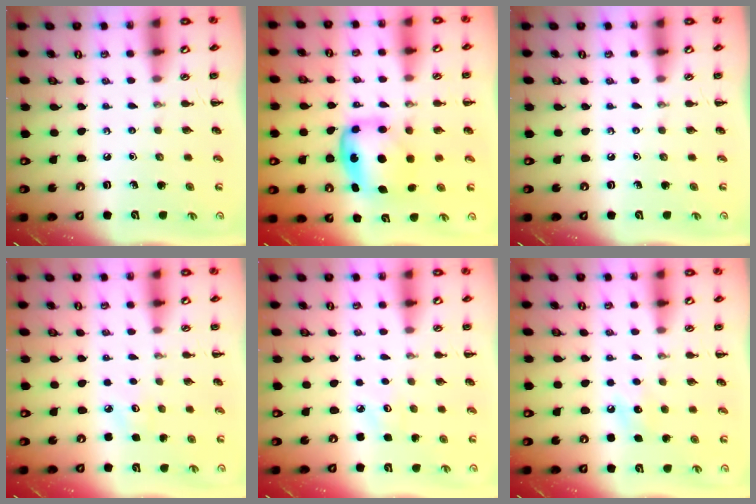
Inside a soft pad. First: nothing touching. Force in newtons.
{"total": 6.0, "press": 6.0, "slide": 0.8}
{"total": 0.0}
{"total": 2.6, "press": 2.5, "slide": 0.7}
{"total": 2.4, "press": 2.3, "slide": 0.6}
{"total": 6.6, "press": 6.4, "slide": 1.6}